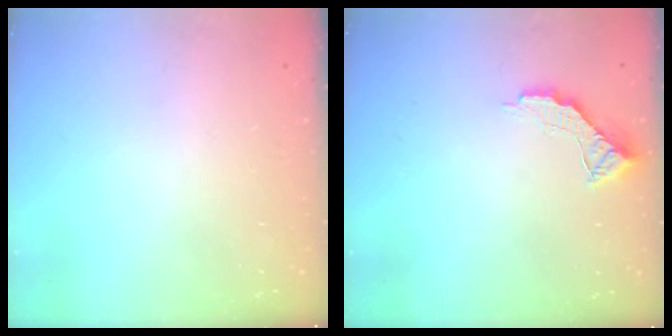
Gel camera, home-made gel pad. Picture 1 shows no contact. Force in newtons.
{"total": 8.1, "press": 8.1, "slide": 0.7}